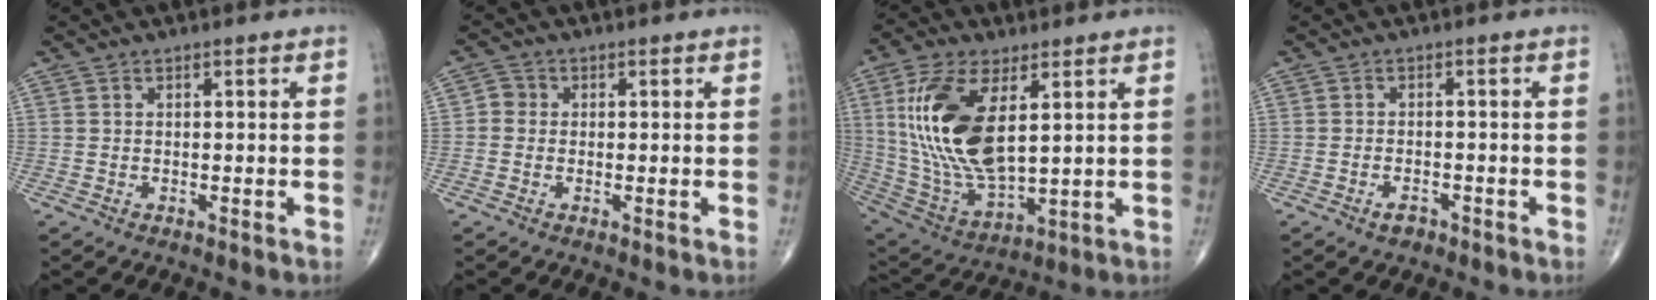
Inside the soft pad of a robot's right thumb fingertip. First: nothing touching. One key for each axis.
{"total": 2.2, "fx": -0.1, "fy": 2.0, "fz": 0.8, "tx": -0.002, "ty": 0.006, "tz": -0.010}
{"total": 19.8, "fx": 4.9, "fy": 9.3, "fz": 16.8, "tx": -0.338, "ty": -0.025, "tz": 0.104}
{"total": 2.1, "fx": -1.4, "fy": 1.1, "fz": 1.1, "tx": -0.019, "ty": 0.006, "tz": -0.021}